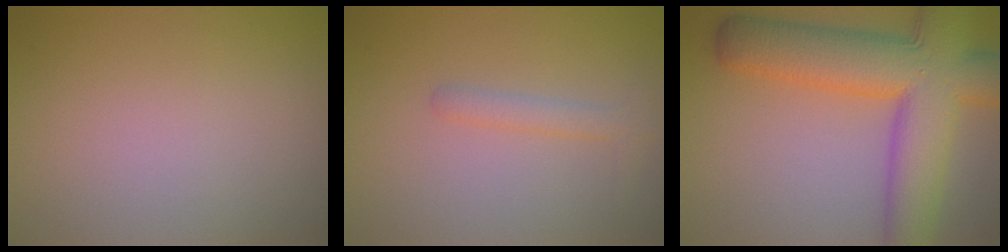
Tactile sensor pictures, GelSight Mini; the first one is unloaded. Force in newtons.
{"total": 1.6, "press": 1.6, "slide": 0.1}
{"total": 11.8, "press": 11.7, "slide": 0.5}